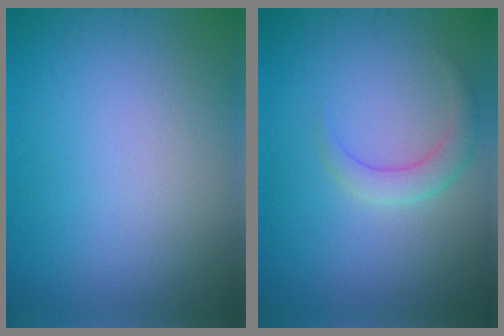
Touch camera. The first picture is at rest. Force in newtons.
{"total": 2.2, "press": 2.2, "slide": 0.2}